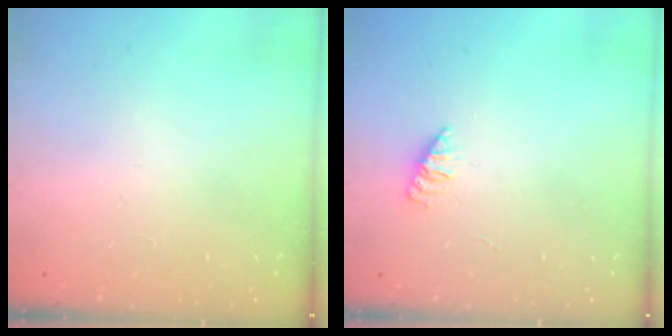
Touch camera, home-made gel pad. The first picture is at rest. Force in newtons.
{"total": 1.8, "press": 1.8, "slide": 0.4}